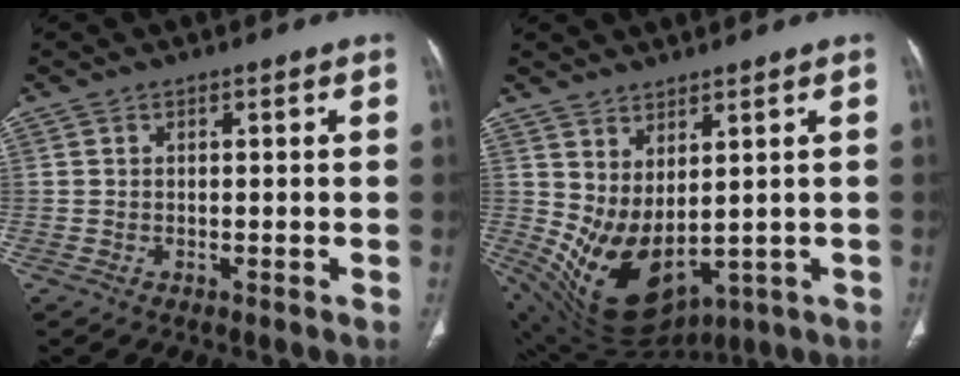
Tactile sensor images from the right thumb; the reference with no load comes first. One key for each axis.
{"total": 13.7, "fx": 0.9, "fy": 7.2, "fz": 11.6, "tx": -0.204, "ty": -0.032, "tz": 0.056}